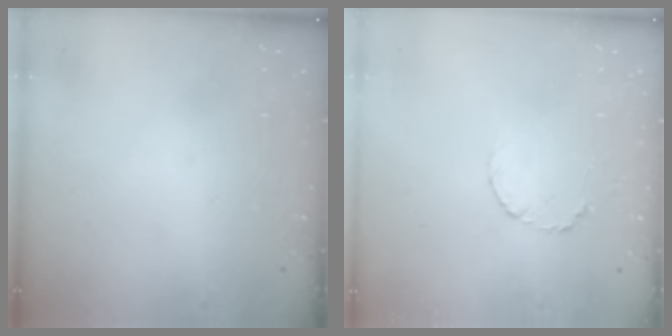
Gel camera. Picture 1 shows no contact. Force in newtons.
{"total": 3.9, "press": 3.8, "slide": 0.5}